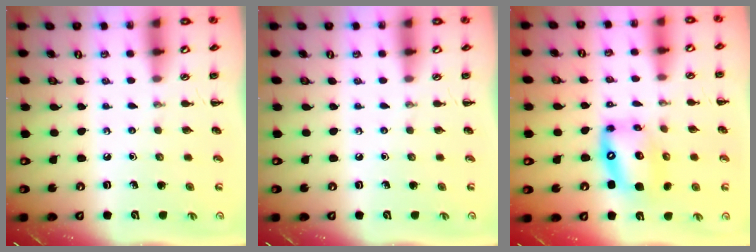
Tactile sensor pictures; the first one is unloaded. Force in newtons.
{"total": 0.0}
{"total": 12.6, "press": 12.2, "slide": 3.3}